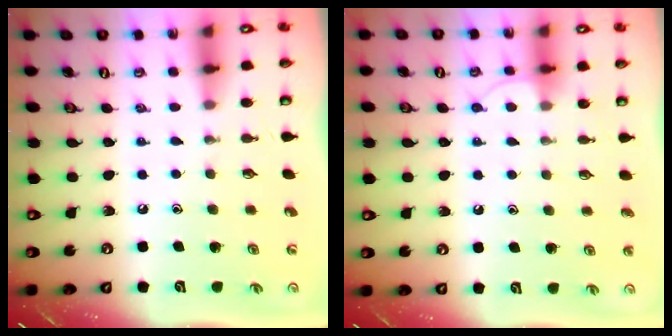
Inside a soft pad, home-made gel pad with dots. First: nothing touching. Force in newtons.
{"total": 6.0, "press": 6.0, "slide": 0.5}